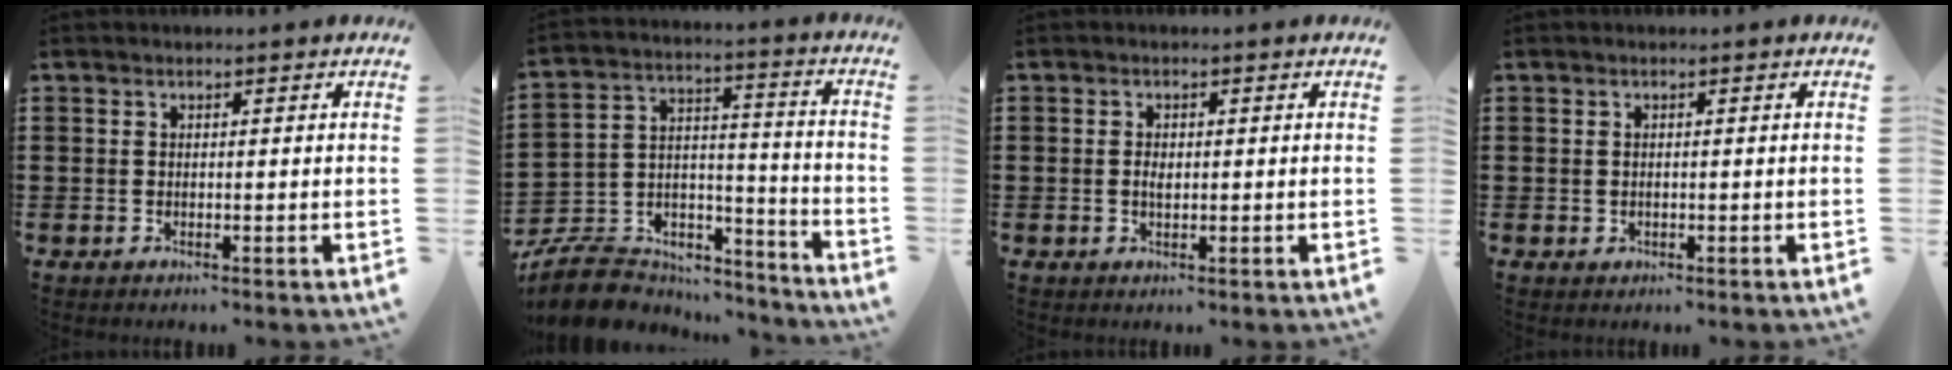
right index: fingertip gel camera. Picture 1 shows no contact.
{"total": 8.5, "force": [-7.0, 4.4, 2.1], "torque": [-0.053, 0.017, -0.134]}
{"total": 1.6, "force": [0.0, 0.8, 1.4], "torque": [-0.027, 0.004, -0.002]}
{"total": 0.6, "force": [0.2, 0.5, 0.2], "torque": [-0.005, 0.004, 0.003]}